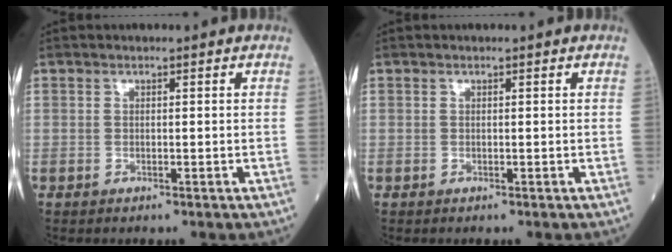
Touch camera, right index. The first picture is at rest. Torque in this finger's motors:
{"motor_torque": [0.00, 0.00, 0.00, 0.01]}